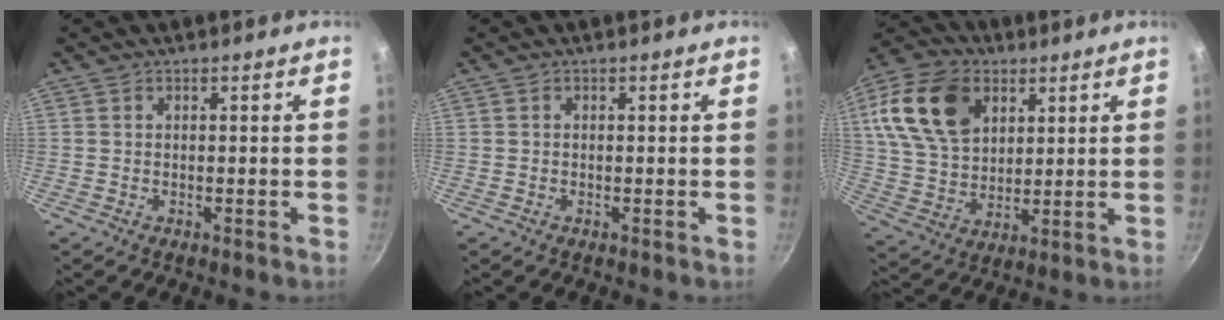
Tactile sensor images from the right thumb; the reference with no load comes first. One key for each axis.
{"total": 0.0}
{"total": 17.7, "fx": 6.6, "fy": 12.2, "fz": 11.0, "tx": -0.189, "ty": -0.008, "tz": 0.122}